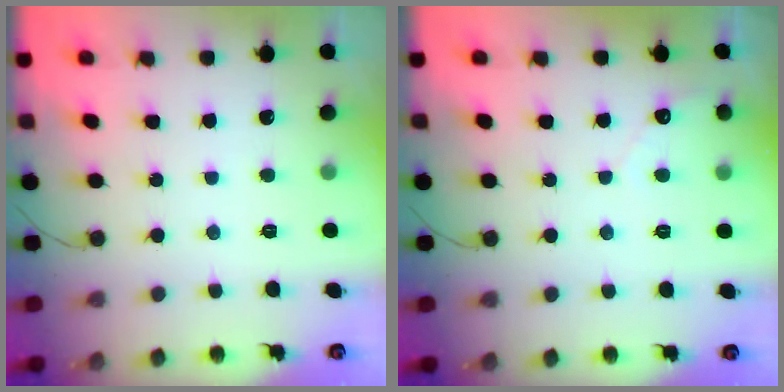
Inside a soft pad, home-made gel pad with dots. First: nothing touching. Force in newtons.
{"total": 2.2, "press": 2.2, "slide": 0.2}